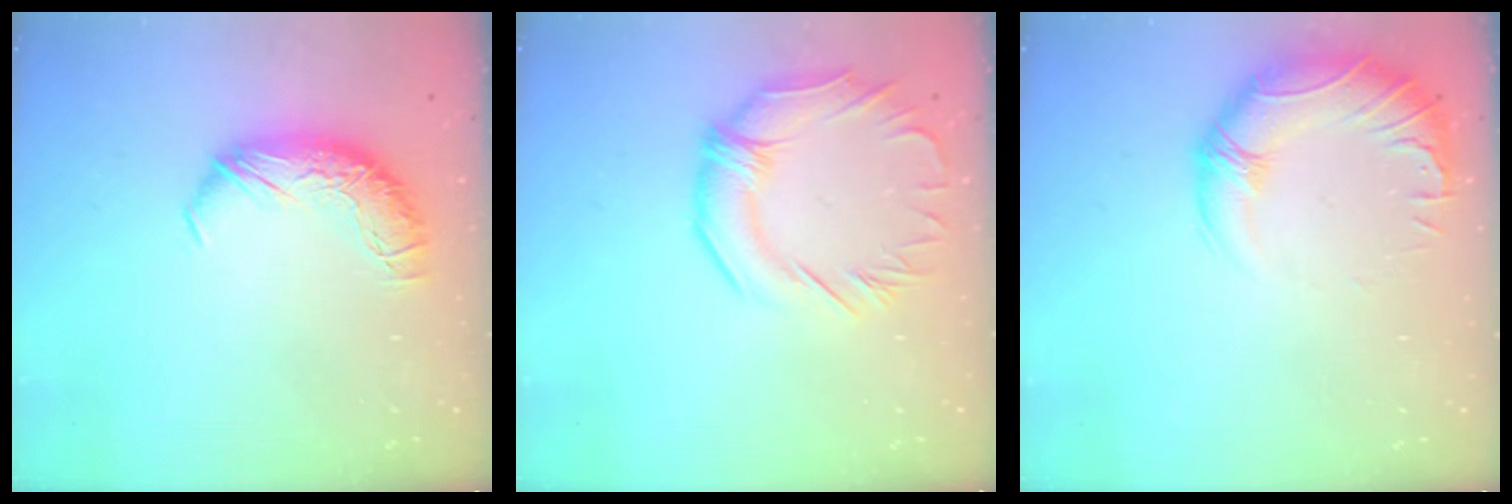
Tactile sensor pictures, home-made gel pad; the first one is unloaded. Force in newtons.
{"total": 3.9, "press": 3.6, "slide": 1.7}
{"total": 3.1, "press": 0.8, "slide": 2.9}